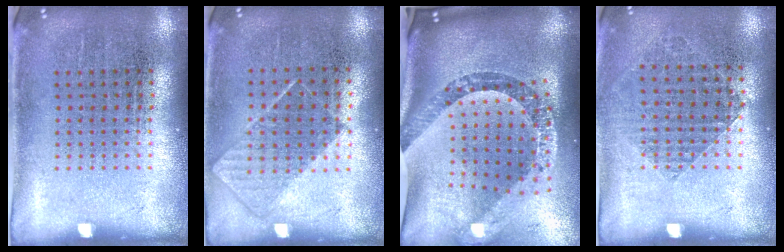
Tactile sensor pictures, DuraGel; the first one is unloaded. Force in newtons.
{"total": 0.8, "press": 0.6, "slide": 0.5}
{"total": 3.5, "press": 2.5, "slide": 2.5}
{"total": 0.9, "press": 0.8, "slide": 0.3}